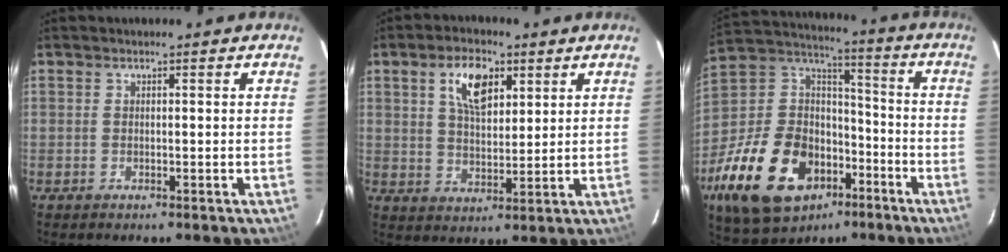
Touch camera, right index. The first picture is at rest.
{"total": 8.6, "force": [3.9, 4.3, 6.4], "torque": [-0.115, 0.015, 0.072]}
{"total": 27.8, "force": [-13.5, 17.3, 17.0], "torque": [-0.366, 0.010, -0.213]}